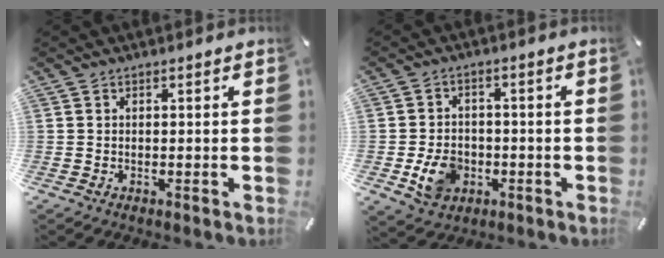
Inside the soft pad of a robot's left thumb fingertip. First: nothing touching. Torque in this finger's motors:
{"motor_torque": [0.84, 1.88, 0.27, -0.05, 0.21]}